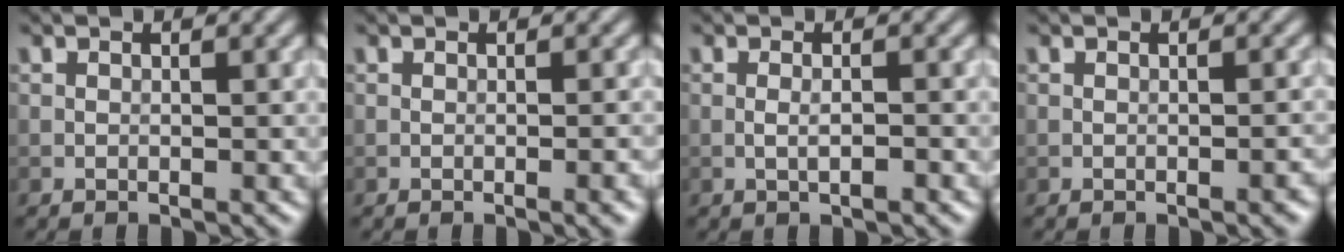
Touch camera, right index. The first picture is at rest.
{"total": 1.9, "force": [-0.5, 0.4, 1.7], "torque": [-0.017, -0.001, -0.008]}
{"total": 1.3, "force": [-0.4, 0.2, 1.2], "torque": [-0.024, 0.001, -0.008]}
{"total": 1.1, "force": [-0.5, 0.2, 1.0], "torque": [-0.012, 0.000, -0.007]}